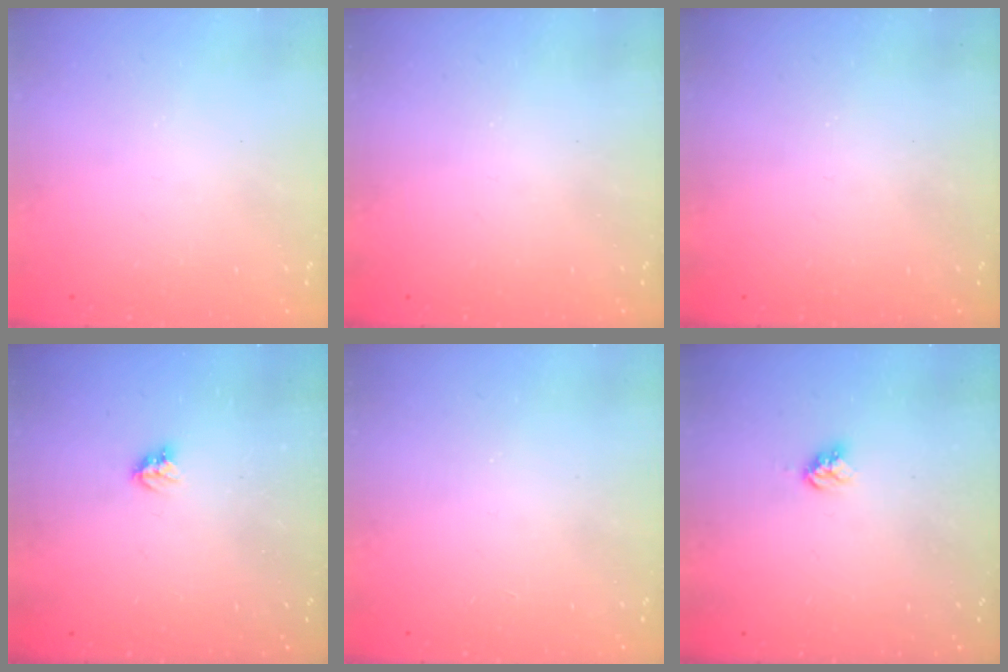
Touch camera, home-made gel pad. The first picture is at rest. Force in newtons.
{"total": 0.0}
{"total": 0.0}
{"total": 3.5, "press": 3.4, "slide": 0.5}
{"total": 1.7, "press": 1.7, "slide": 0.2}
{"total": 3.9, "press": 3.9, "slide": 0.4}